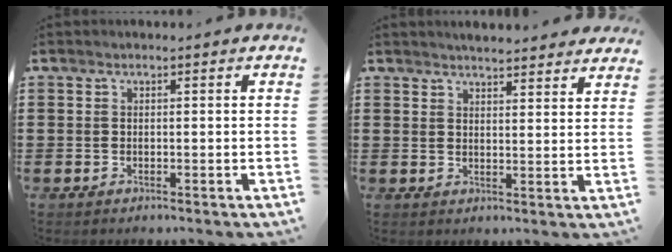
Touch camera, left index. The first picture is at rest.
{"total": 3.3, "force": [3.3, 0.0, 0.3], "torque": [-0.015, -0.010, 0.061]}